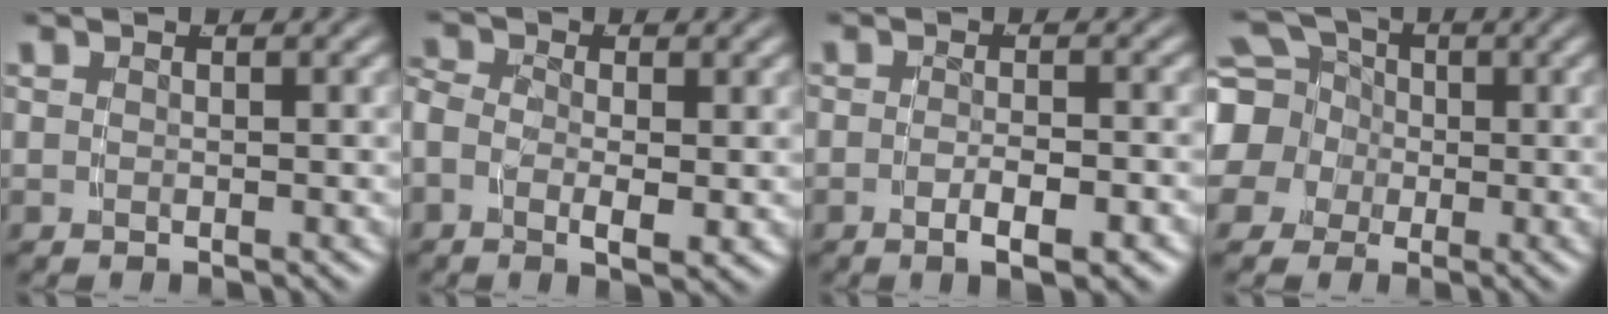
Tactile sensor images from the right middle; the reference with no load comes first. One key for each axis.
{"total": 3.4, "fx": -0.3, "fy": 2.1, "fz": 2.6, "tx": -0.062, "ty": -0.012, "tz": -0.005}
{"total": 3.0, "fx": -1.9, "fy": 0.4, "fz": 2.3, "tx": -0.037, "ty": -0.002, "tz": -0.029}
{"total": 8.2, "fx": -0.3, "fy": 7.5, "fz": 3.3, "tx": -0.091, "ty": -0.026, "tz": -0.007}